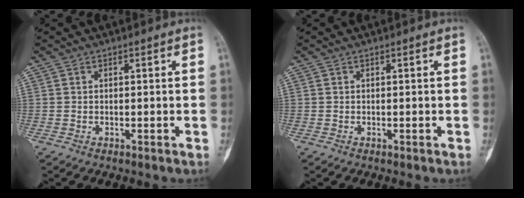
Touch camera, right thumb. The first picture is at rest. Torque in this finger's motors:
{"motor_torque": [0.00, 0.00, 0.05, -0.01, 0.02]}